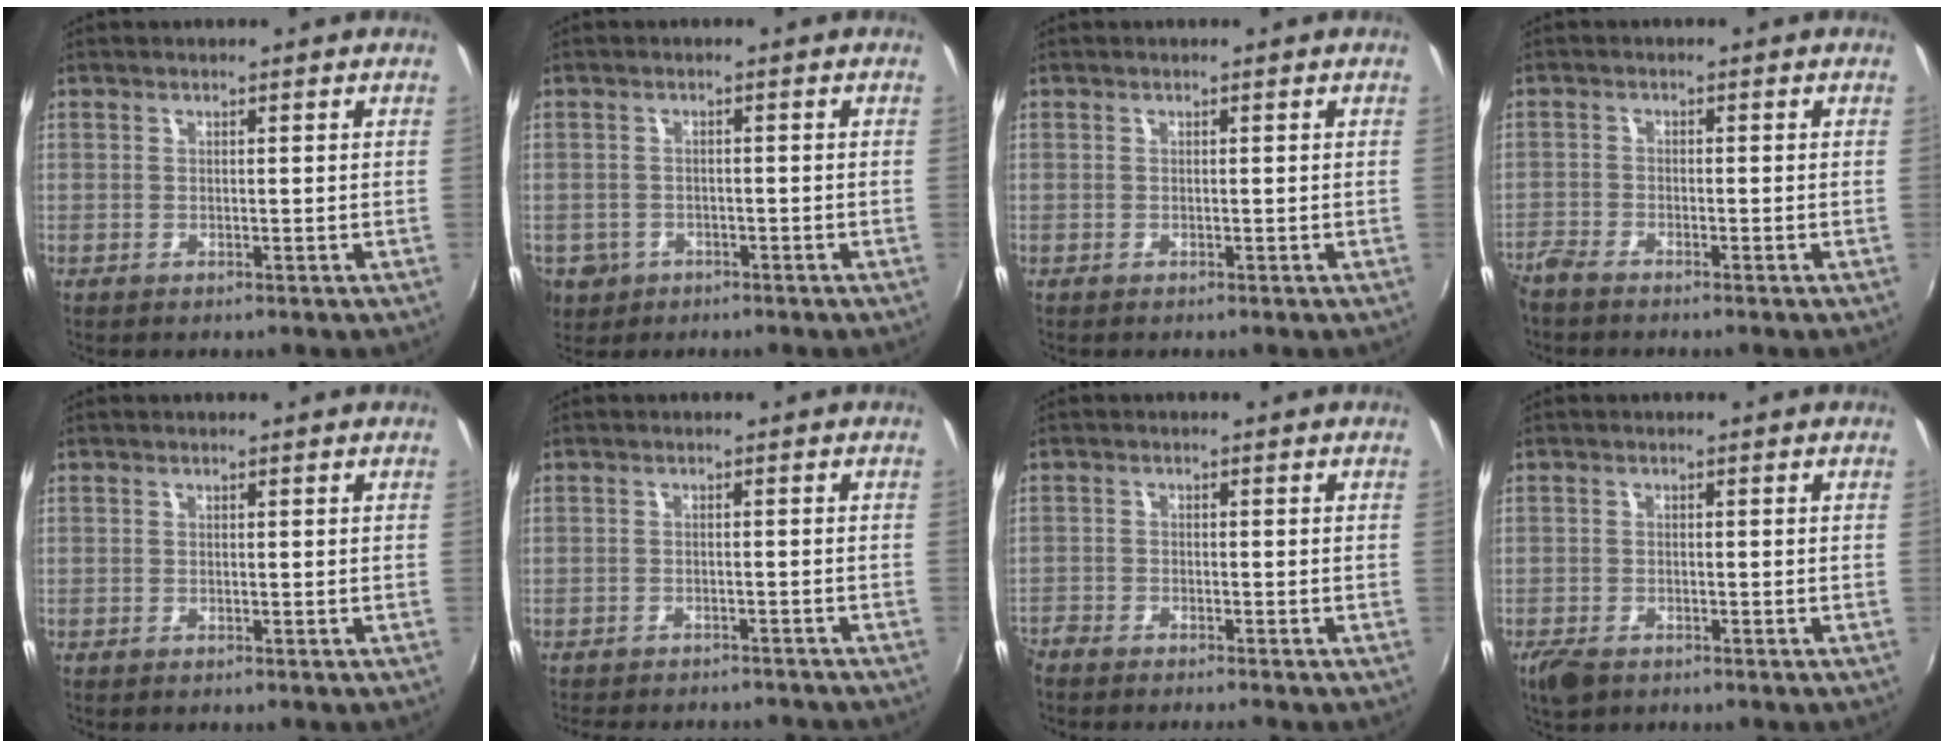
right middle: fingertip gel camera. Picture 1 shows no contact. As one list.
[{"total": 6.8, "force": [-2.7, 5.7, 2.4], "torque": [-0.070, -0.008, -0.037]}, {"total": 0.0}, {"total": 3.5, "force": [-3.2, 0.8, 1.1], "torque": [-0.035, -0.013, -0.067]}, {"total": 0.0}, {"total": 11.5, "force": [-10.2, 3.1, 4.4], "torque": [-0.098, -0.016, -0.138]}, {"total": 4.6, "force": [-4.3, 0.8, 1.3], "torque": [-0.050, -0.019, -0.084]}, {"total": 4.0, "force": [-2.9, 1.9, 2.0], "torque": [-0.053, -0.013, -0.056]}]